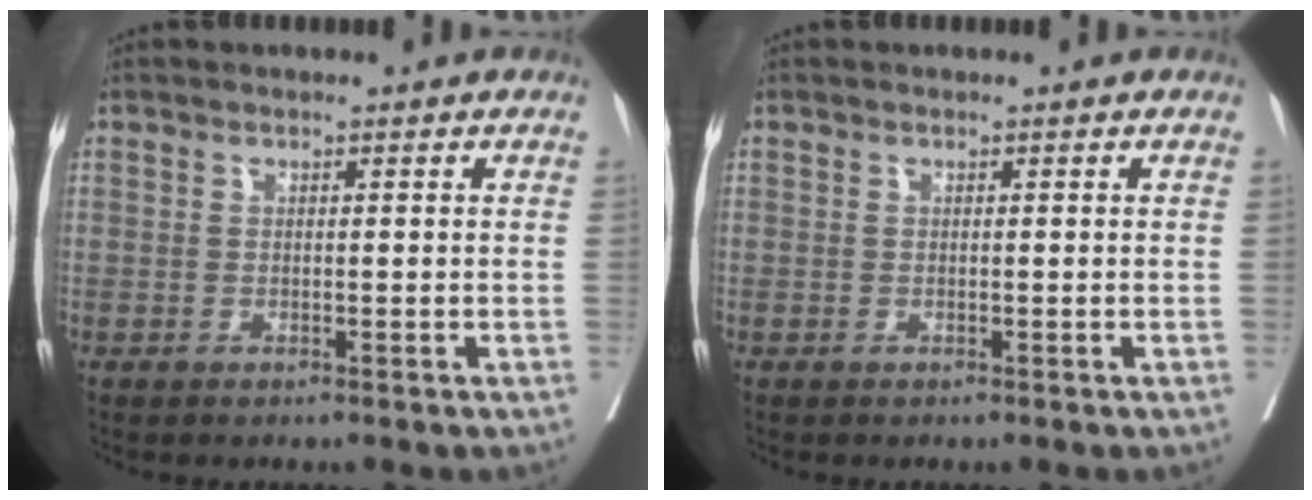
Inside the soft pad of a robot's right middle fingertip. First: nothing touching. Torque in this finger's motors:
{"motor_torque": [-0.05, -0.03, 0.00, 0.00]}